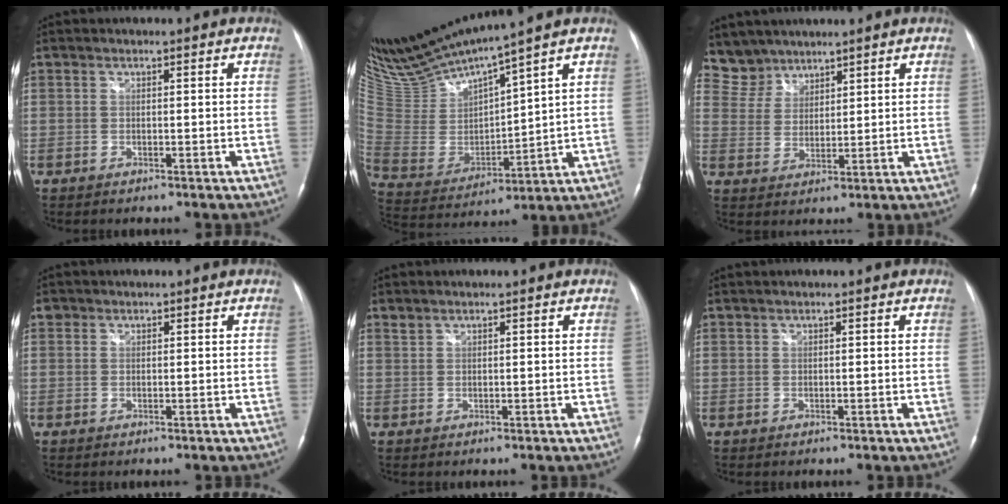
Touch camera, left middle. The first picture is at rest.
{"total": 15.1, "force": [13.7, -0.5, 6.3], "torque": [-0.136, -0.018, 0.280]}
{"total": 7.6, "force": [6.9, 3.2, 0.0], "torque": [-0.008, 0.014, 0.150]}
{"total": 0.9, "force": [0.5, 0.6, 0.1], "torque": [0.004, 0.006, 0.008]}
{"total": 0.7, "force": [0.7, 0.1, 0.0], "torque": [-0.007, 0.005, 0.017]}
{"total": 0.0}